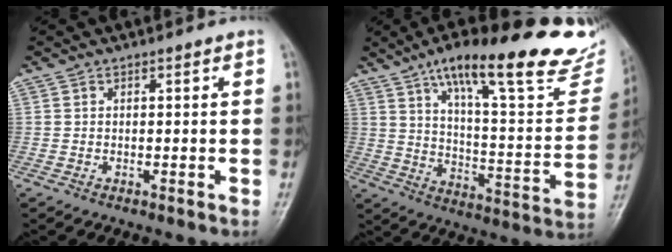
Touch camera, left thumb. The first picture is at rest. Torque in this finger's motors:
{"motor_torque": [0.17, 0.15, 1.44, -1.33, 0.11]}